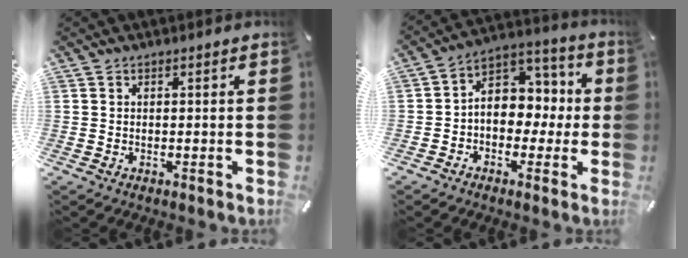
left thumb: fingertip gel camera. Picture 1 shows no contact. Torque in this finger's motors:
{"motor_torque": [0.52, 0.58, 1.04, 0.16, 0.29]}